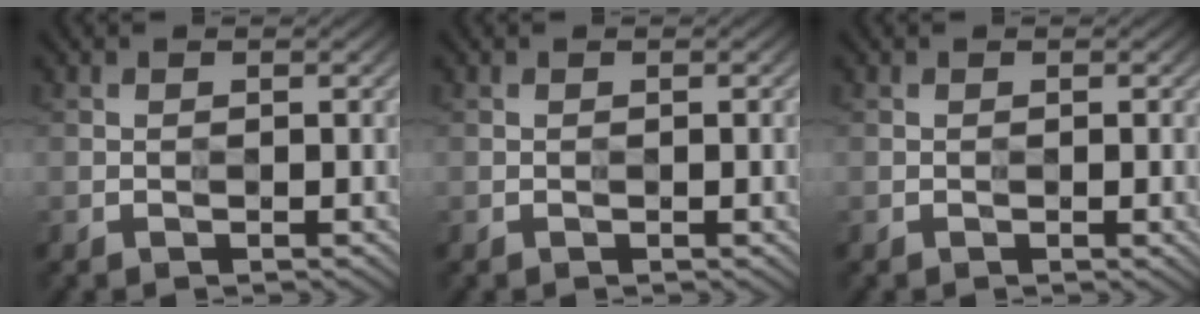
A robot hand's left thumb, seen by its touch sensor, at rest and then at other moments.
{"total": 1.6, "force": [-0.8, 0.3, 1.4], "torque": [-0.019, -0.001, -0.011]}
{"total": 2.1, "force": [-0.9, 0.5, 1.8], "torque": [-0.024, -0.003, -0.011]}